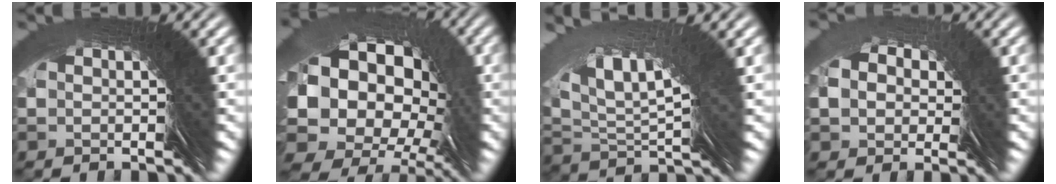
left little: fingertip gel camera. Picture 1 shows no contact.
{"total": 11.9, "force": [0.8, 11.0, 4.5], "torque": [-0.130, -0.012, 0.008]}
{"total": 3.8, "force": [2.8, -1.0, 2.4], "torque": [-0.051, 0.037, 0.038]}
{"total": 3.6, "force": [1.7, 3.2, 0.5], "torque": [-0.013, 0.006, 0.023]}